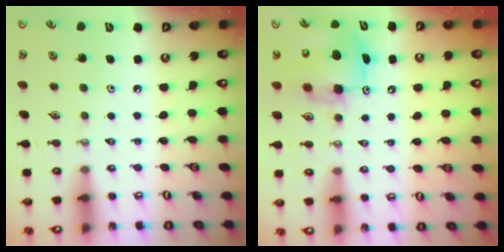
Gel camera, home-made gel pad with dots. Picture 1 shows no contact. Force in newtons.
{"total": 7.8, "press": 7.7, "slide": 0.7}